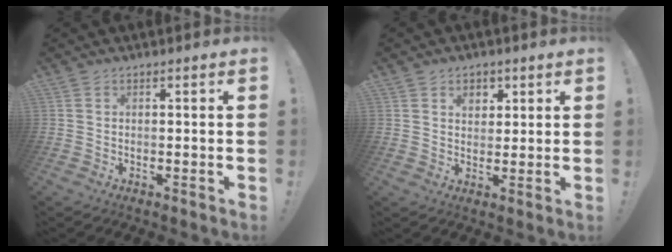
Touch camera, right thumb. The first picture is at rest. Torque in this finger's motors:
{"motor_torque": [-0.02, 0.15, 0.42, 0.19, -0.03]}